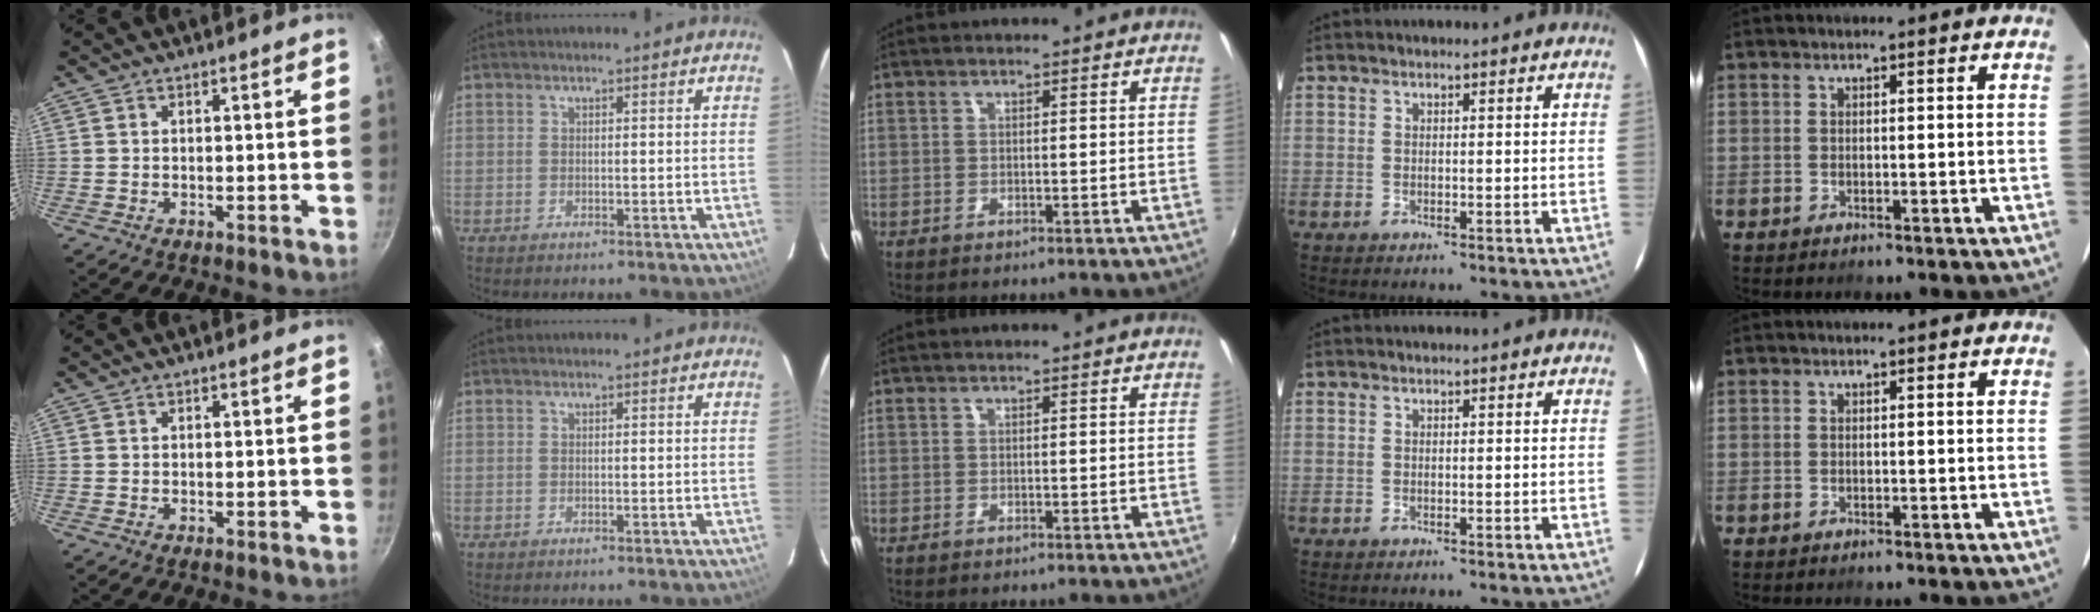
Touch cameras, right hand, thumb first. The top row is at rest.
{}